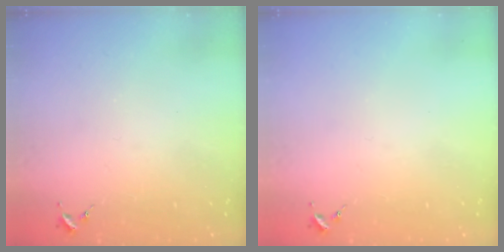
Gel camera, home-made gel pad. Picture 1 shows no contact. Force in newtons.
{"total": 0.0}